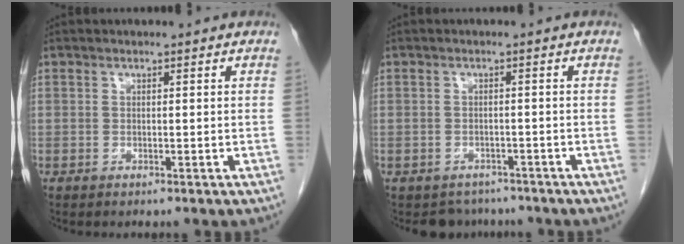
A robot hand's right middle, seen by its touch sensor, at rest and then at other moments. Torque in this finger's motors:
{"motor_torque": [0.02, -0.01, -0.02, 0.00]}